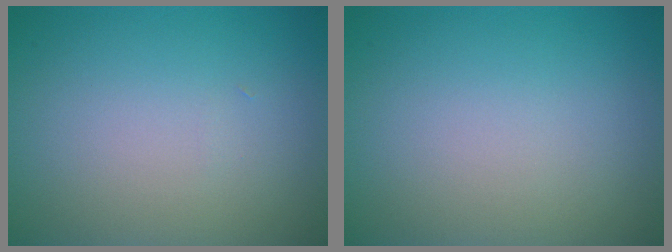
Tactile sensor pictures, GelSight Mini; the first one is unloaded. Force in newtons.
{"total": 0.0}